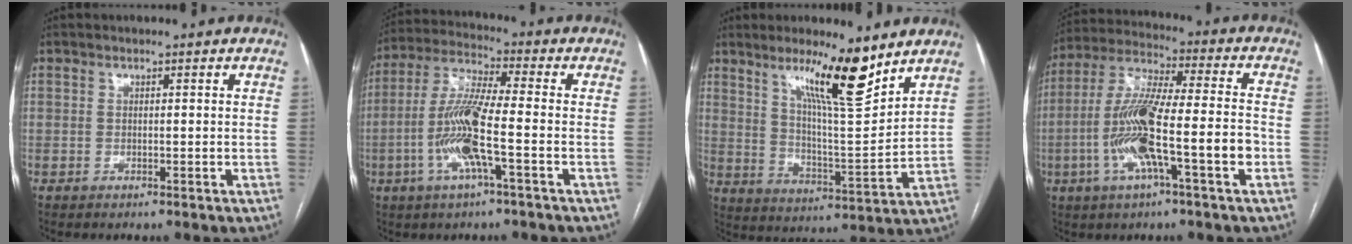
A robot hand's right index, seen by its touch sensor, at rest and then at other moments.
{"total": 11.0, "force": [-3.0, 0.7, 10.6], "torque": [-0.226, 0.001, -0.064]}
{"total": 12.4, "force": [8.5, 0.8, 9.0], "torque": [-0.150, -0.014, 0.146]}
{"total": 14.8, "force": [-4.2, 1.4, 14.1], "torque": [-0.273, 0.009, -0.079]}